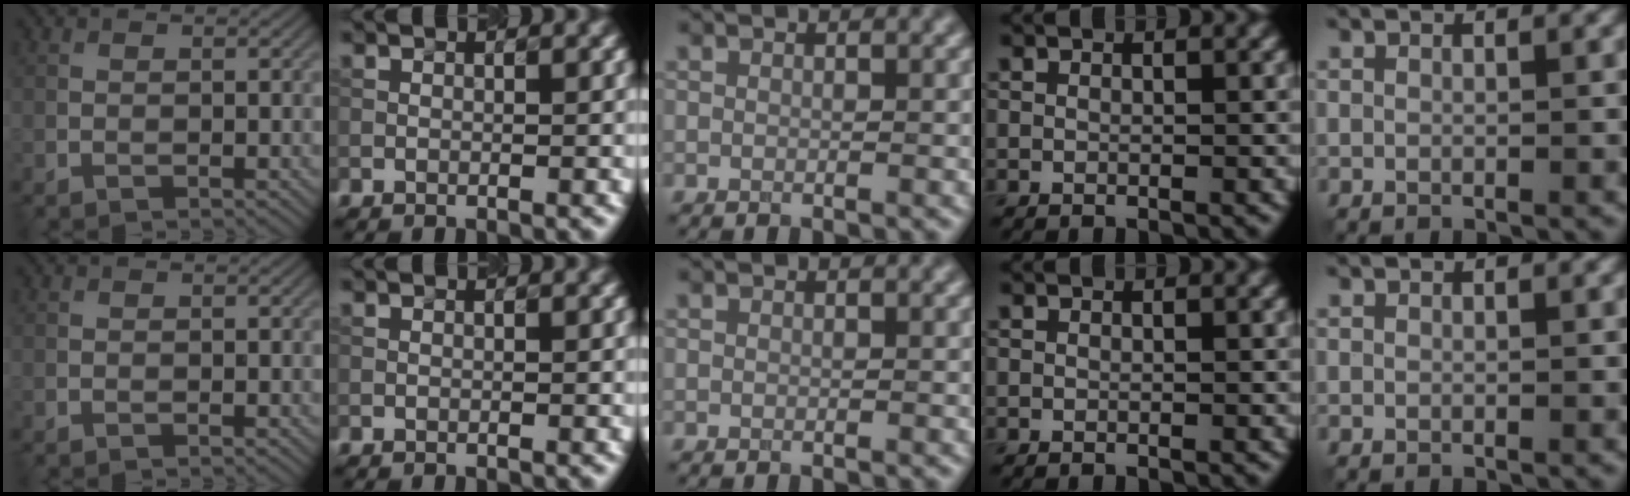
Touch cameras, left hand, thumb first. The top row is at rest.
{}